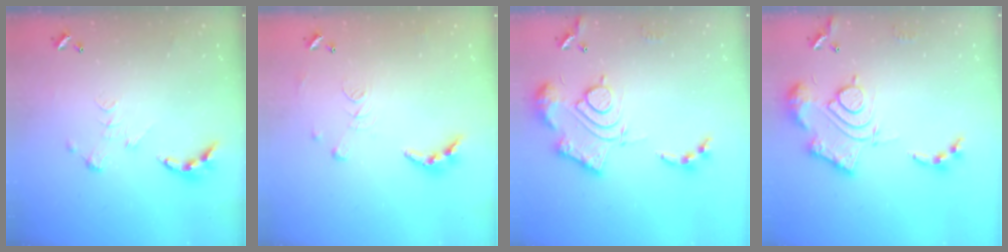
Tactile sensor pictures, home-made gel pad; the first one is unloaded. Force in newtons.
{"total": 9.6, "press": 9.5, "slide": 0.9}
{"total": 19.2, "press": 19.1, "slide": 1.8}
{"total": 19.2, "press": 19.1, "slide": 1.8}